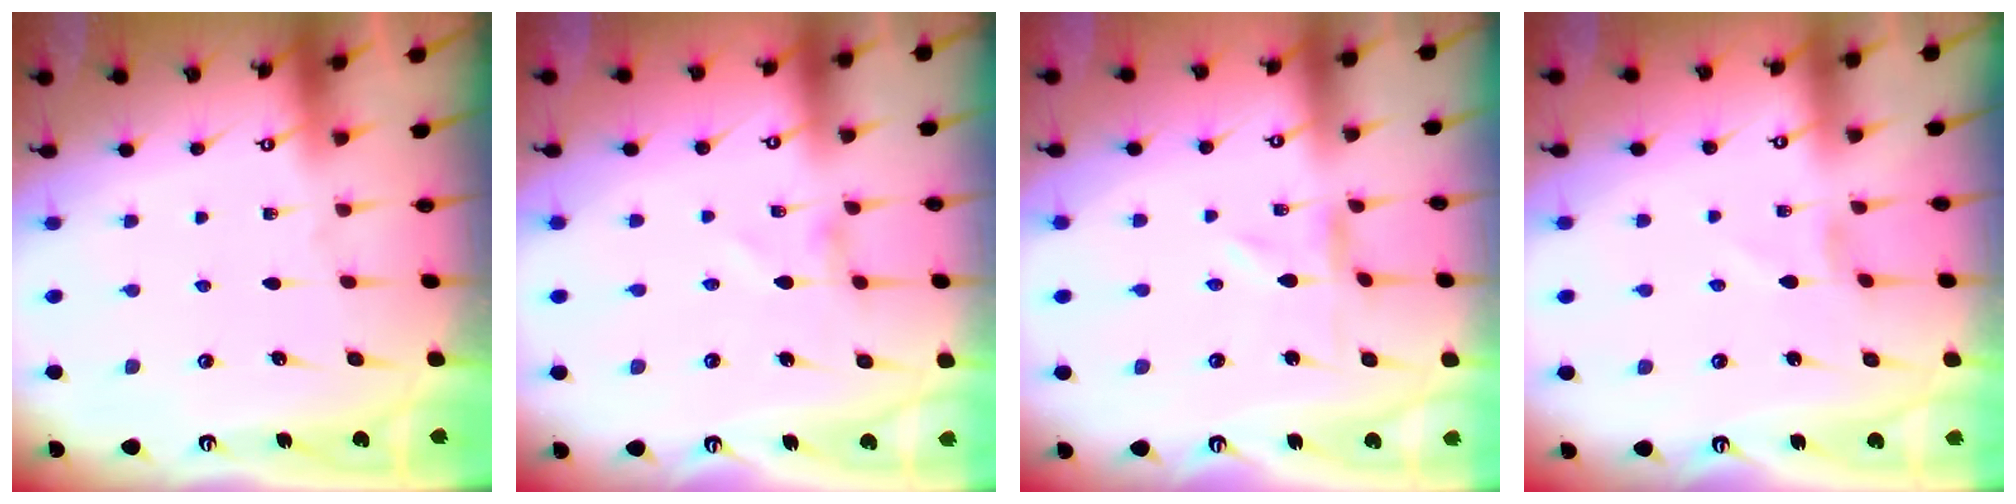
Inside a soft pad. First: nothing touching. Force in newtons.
{"total": 0.7, "press": 0.7, "slide": 0.1}
{"total": 0.0}
{"total": 1.3, "press": 1.3, "slide": 0.2}